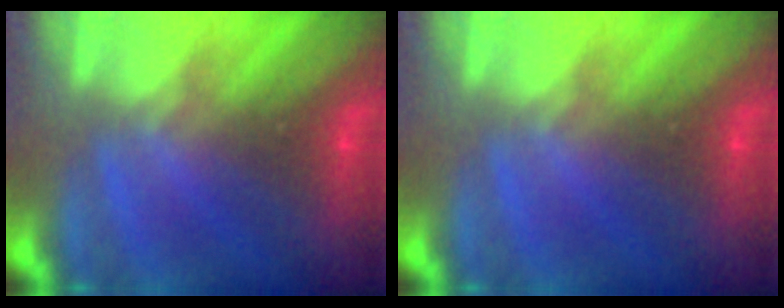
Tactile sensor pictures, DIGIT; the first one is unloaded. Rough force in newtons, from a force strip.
{"total": 0.0}